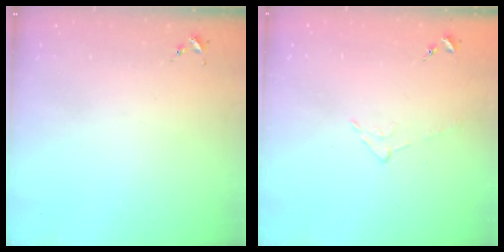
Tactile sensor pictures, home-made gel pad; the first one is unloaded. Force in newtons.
{"total": 4.7, "press": 4.7, "slide": 0.5}